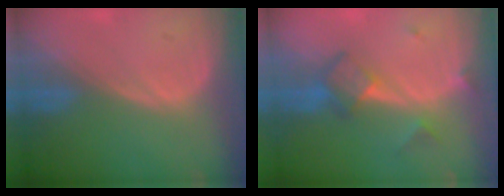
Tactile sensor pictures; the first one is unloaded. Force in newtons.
{"total": 6.0, "press": 5.2, "slide": 3.0}